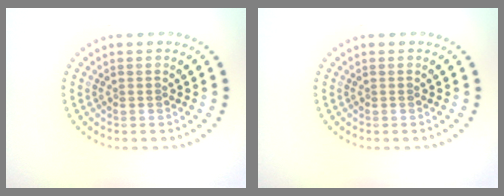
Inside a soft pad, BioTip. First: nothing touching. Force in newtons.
{"total": 0.0}